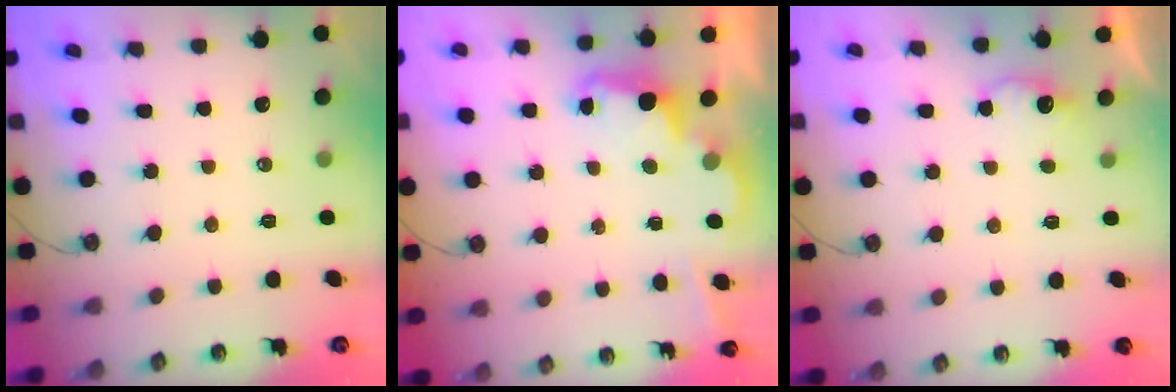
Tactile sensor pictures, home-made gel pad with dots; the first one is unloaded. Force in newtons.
{"total": 2.5, "press": 2.5, "slide": 0.6}
{"total": 4.8, "press": 4.7, "slide": 1.0}